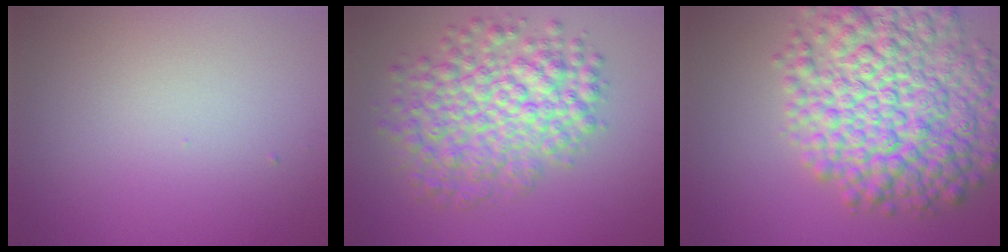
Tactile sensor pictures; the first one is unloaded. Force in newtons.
{"total": 7.5, "press": 7.5, "slide": 0.2}
{"total": 11.1, "press": 11.1, "slide": 0.4}